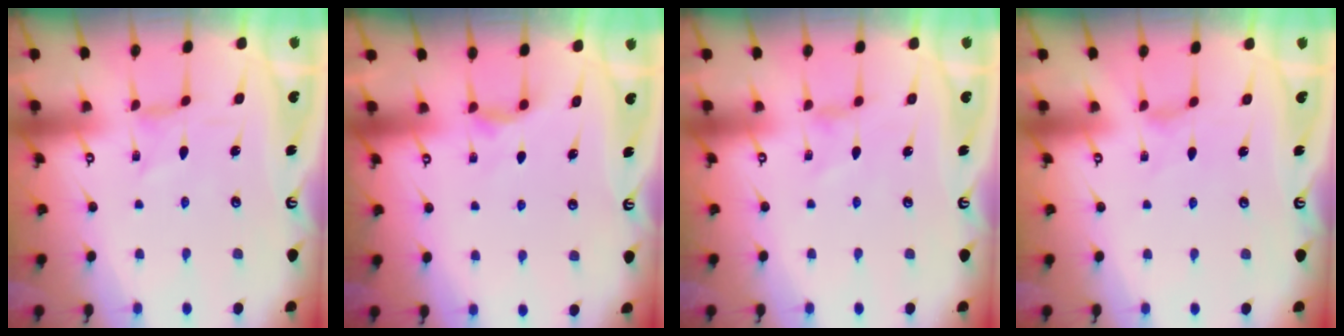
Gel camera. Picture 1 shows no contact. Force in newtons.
{"total": 4.8, "press": 4.7, "slide": 0.7}
{"total": 1.0, "press": 1.0, "slide": 0.3}
{"total": 0.7, "press": 0.6, "slide": 0.2}